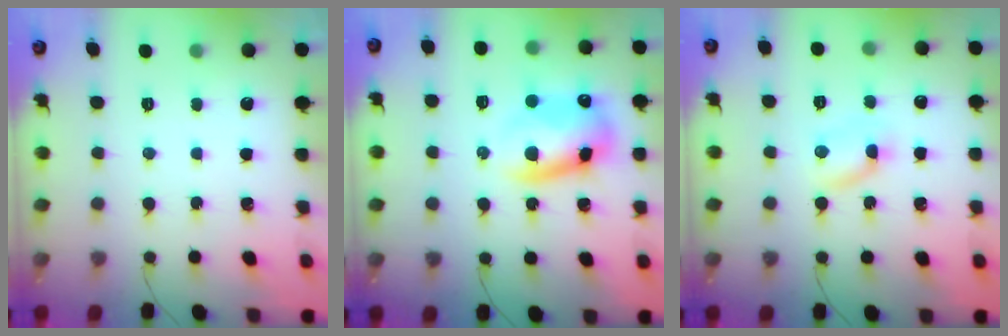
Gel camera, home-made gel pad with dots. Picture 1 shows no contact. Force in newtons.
{"total": 10.9, "press": 10.7, "slide": 2.1}
{"total": 5.0, "press": 4.9, "slide": 1.3}